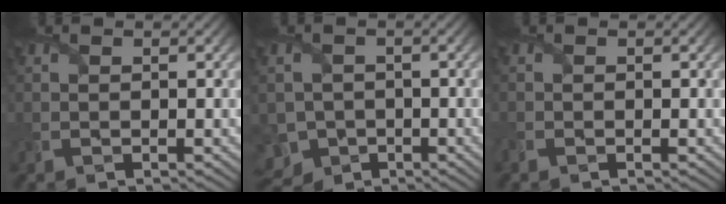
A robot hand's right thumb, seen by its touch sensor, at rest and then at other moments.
{"total": 6.0, "force": [-2.8, 4.9, 2.1], "torque": [-0.057, -0.023, -0.049]}
{"total": 0.8, "force": [-0.7, 0.3, 0.2], "torque": [-0.008, -0.004, -0.016]}